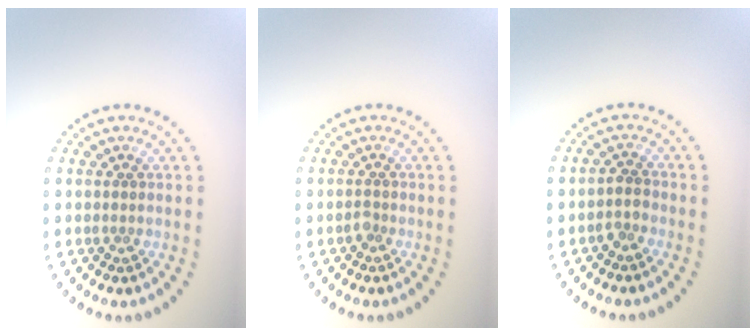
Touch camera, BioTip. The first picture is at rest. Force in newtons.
{"total": 0.8, "press": 0.6, "slide": 0.6}
{"total": 1.3, "press": 1.1, "slide": 0.7}